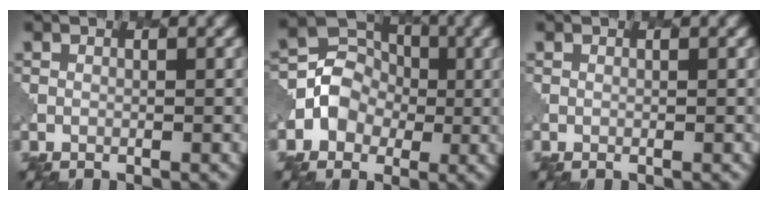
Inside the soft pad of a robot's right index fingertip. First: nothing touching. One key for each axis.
{"total": 4.0, "fx": -0.6, "fy": 3.8, "fz": 1.3, "tx": -0.010, "ty": 0.007, "tz": -0.016}
{"total": 0.0}